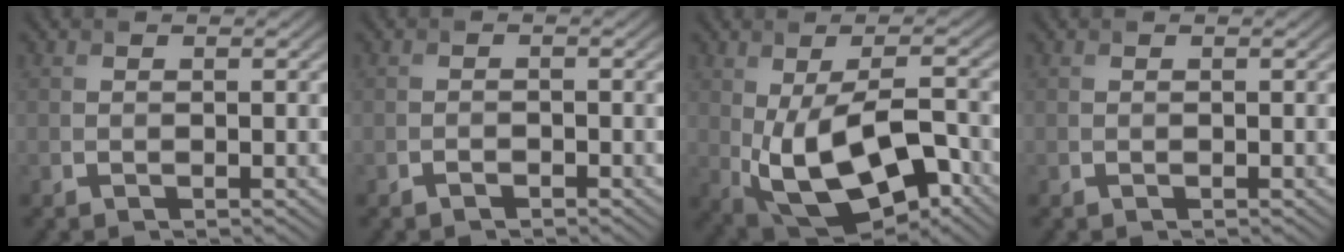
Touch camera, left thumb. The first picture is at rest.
{"total": 1.0, "force": [-0.8, 0.5, 0.4], "torque": [-0.005, -0.001, -0.014]}
{"total": 14.2, "force": [-3.7, 7.1, 11.8], "torque": [-0.217, -0.024, -0.053]}
{"total": 0.0}